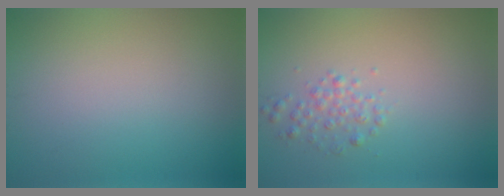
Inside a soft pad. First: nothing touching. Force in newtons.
{"total": 1.5, "press": 1.5, "slide": 0.0}